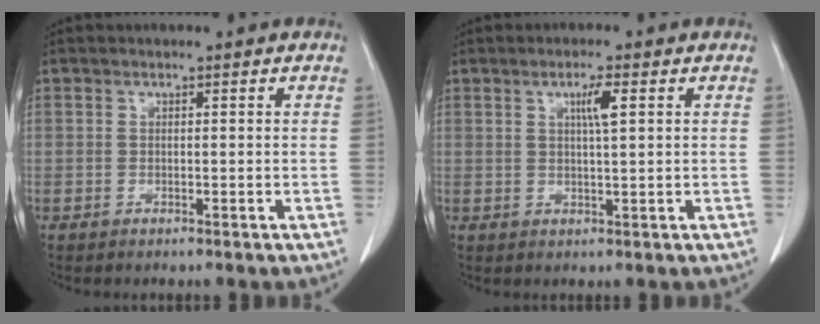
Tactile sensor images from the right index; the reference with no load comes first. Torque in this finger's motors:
{"motor_torque": [0.12, 0.11, 0.11, 0.05]}